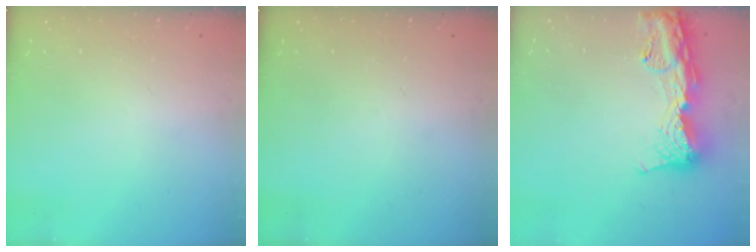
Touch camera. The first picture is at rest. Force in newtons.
{"total": 0.0}
{"total": 15.6, "press": 15.5, "slide": 1.6}